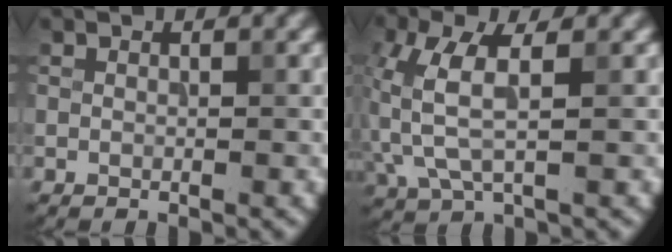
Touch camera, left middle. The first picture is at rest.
{"total": 4.9, "force": [0.2, 2.3, 4.4], "torque": [-0.125, 0.004, 0.005]}